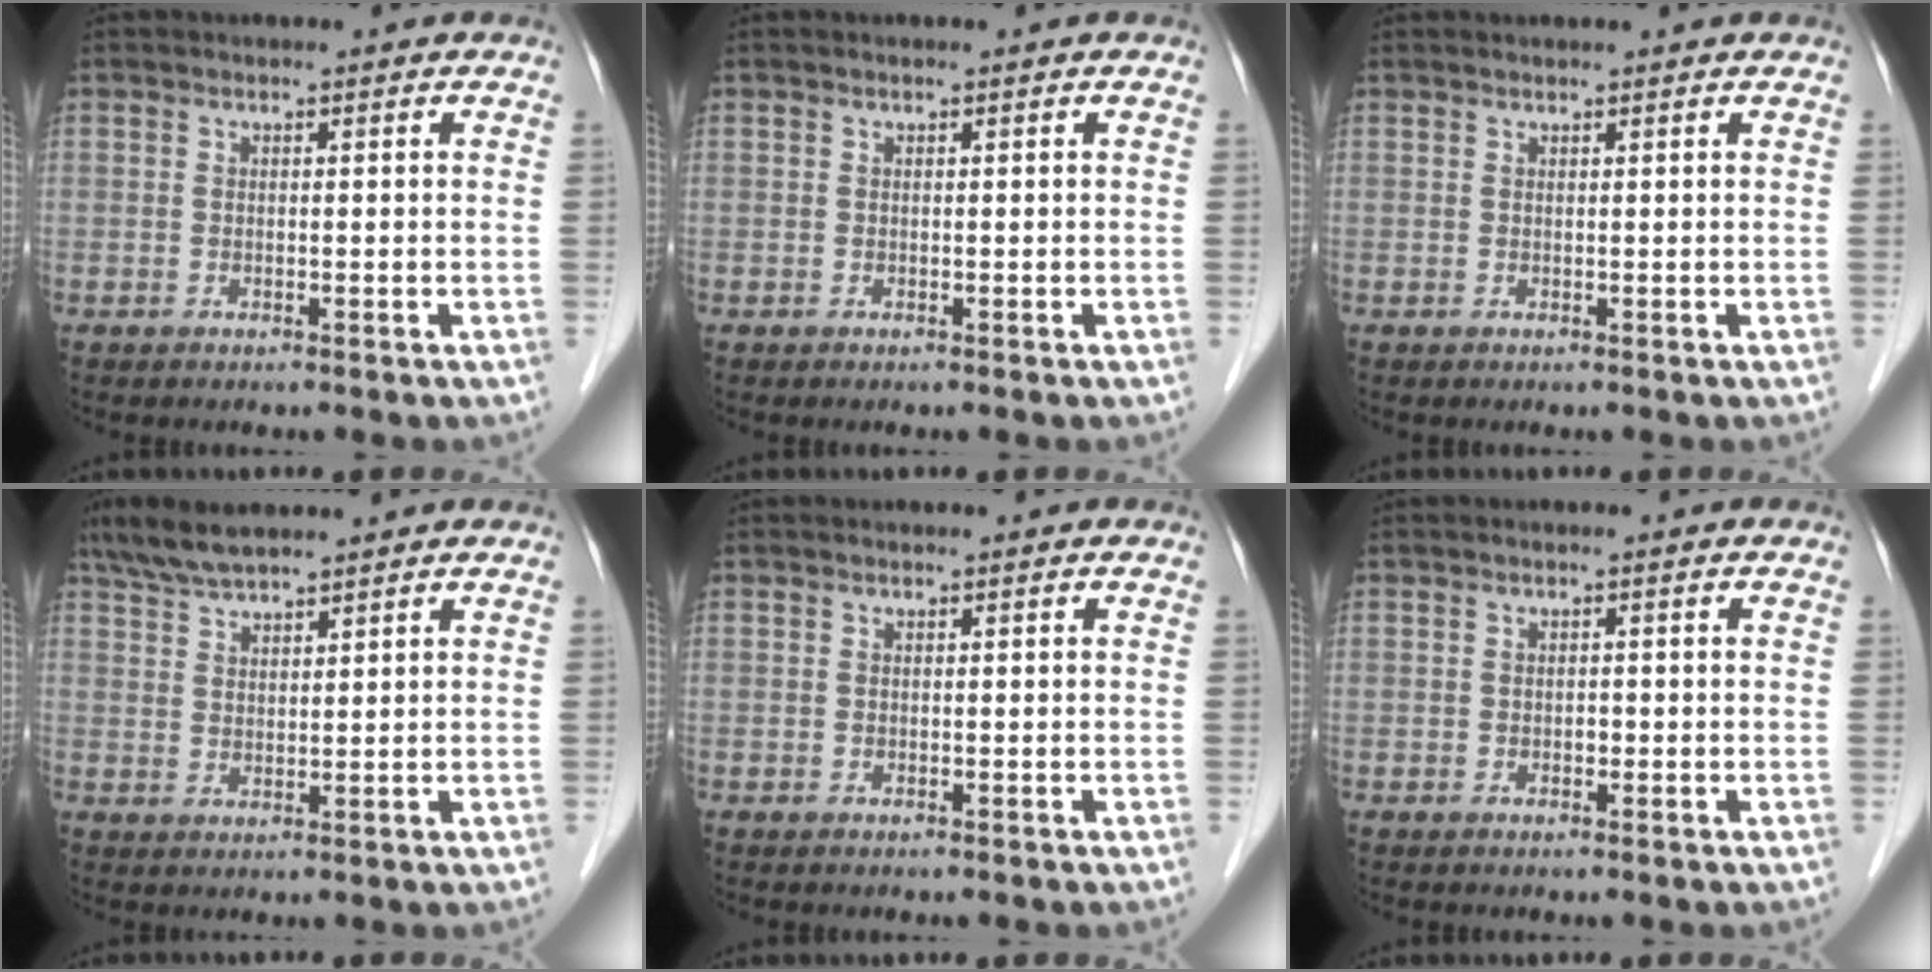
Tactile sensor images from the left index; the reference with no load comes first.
{"total": 0.0}
{"total": 1.5, "force": [1.4, -0.1, 0.4], "torque": [-0.010, 0.014, 0.023]}
{"total": 6.0, "force": [5.2, 0.9, 2.9], "torque": [-0.065, 0.020, 0.103]}
{"total": 0.0}
{"total": 0.7, "force": [-0.2, 0.4, 0.5], "torque": [-0.008, 0.002, -0.005]}